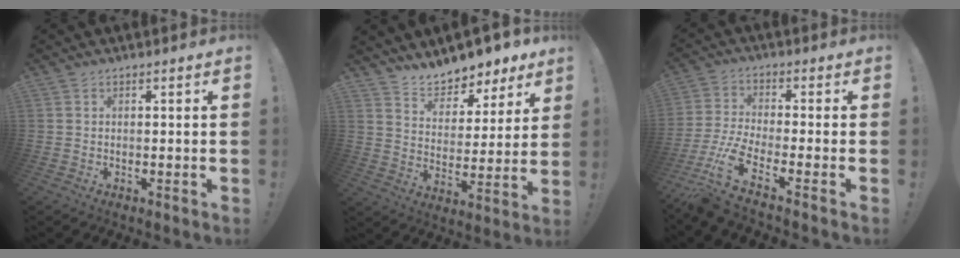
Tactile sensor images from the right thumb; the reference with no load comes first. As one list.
[{"total": 9.2, "force": [8.6, 3.1, 1.1], "torque": [-0.024, -0.082, 0.157]}, {"total": 8.3, "force": [-4.9, 2.1, 6.5], "torque": [-0.149, -0.003, -0.094]}]